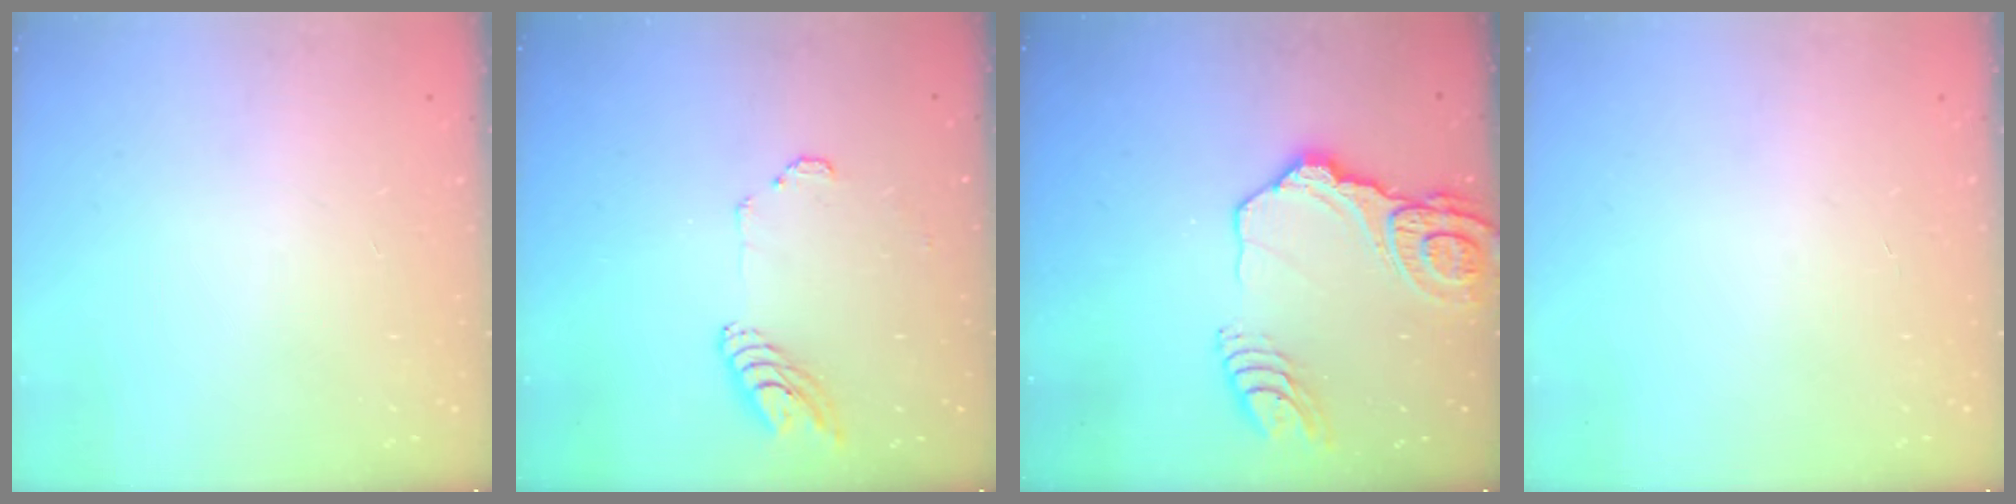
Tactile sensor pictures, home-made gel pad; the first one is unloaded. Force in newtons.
{"total": 8.8, "press": 8.8, "slide": 0.9}
{"total": 18.6, "press": 18.5, "slide": 2.1}
{"total": 0.0}